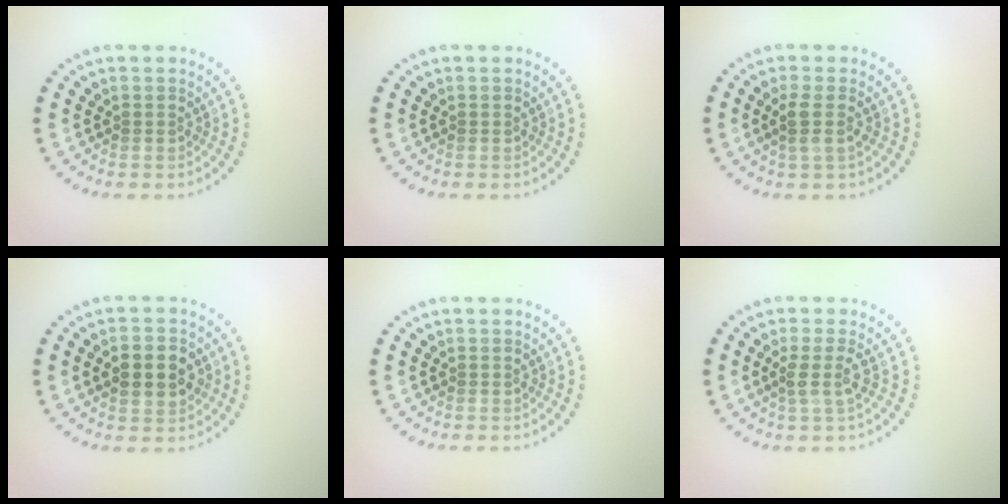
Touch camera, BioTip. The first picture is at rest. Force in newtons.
{"total": 0.0}
{"total": 1.8, "press": 1.6, "slide": 1.0}
{"total": 4.5, "press": 4.5, "slide": 0.1}
{"total": 0.0}
{"total": 1.9, "press": 1.4, "slide": 1.3}